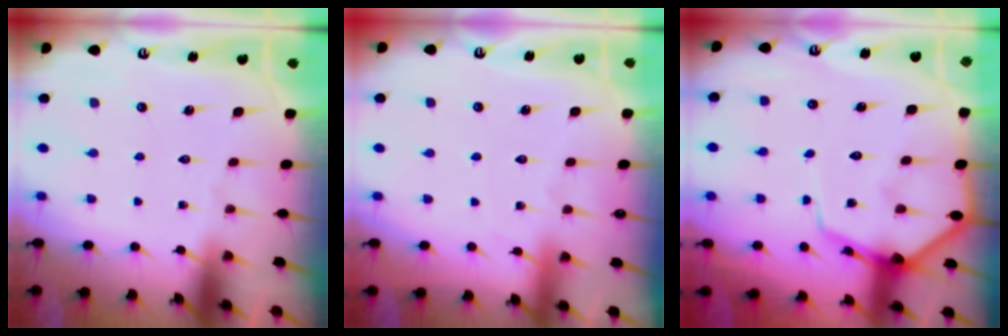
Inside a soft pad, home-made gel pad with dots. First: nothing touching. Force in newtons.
{"total": 2.5, "press": 2.5, "slide": 0.3}
{"total": 9.1, "press": 9.1, "slide": 0.7}